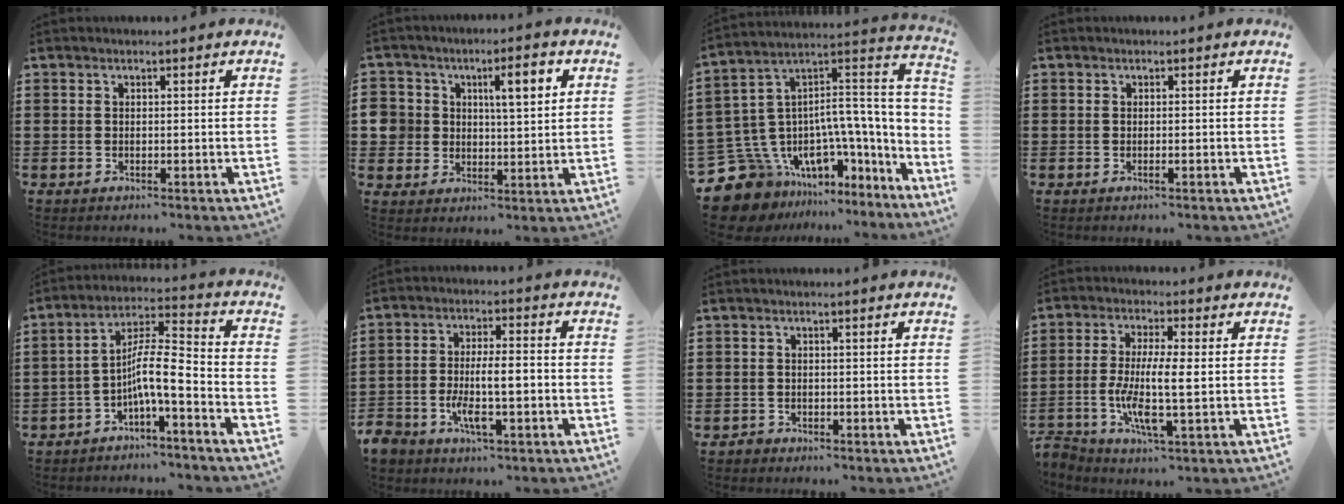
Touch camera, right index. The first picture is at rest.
{"total": 7.0, "force": [2.0, 4.9, 4.5], "torque": [-0.085, 0.010, 0.028]}
{"total": 9.8, "force": [-5.8, 6.3, 4.7], "torque": [-0.120, -0.021, -0.103]}
{"total": 0.5, "force": [-0.2, 0.0, 0.5], "torque": [-0.008, -0.003, -0.003]}
{"total": 7.1, "force": [-3.7, 0.0, 6.1], "torque": [-0.116, -0.019, -0.075]}
{"total": 7.0, "force": [-2.9, 2.8, 5.8], "torque": [-0.124, 0.000, -0.058]}
{"total": 1.3, "force": [-1.1, 0.8, 0.0], "torque": [-0.003, 0.004, -0.024]}
{"total": 6.7, "force": [-1.5, 1.3, 6.4], "torque": [-0.133, -0.009, -0.033]}